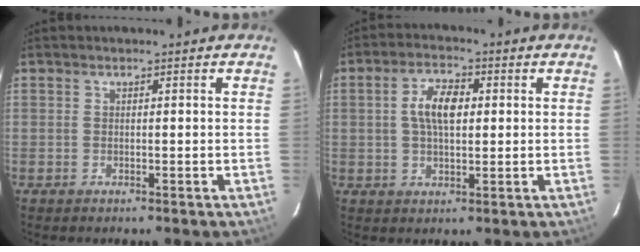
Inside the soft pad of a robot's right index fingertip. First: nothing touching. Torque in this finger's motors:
{"motor_torque": [0.34, -0.16, 0.36, 0.11]}